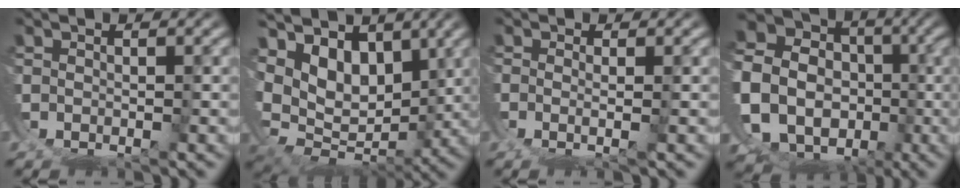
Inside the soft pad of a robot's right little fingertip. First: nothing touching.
{"total": 8.0, "force": [2.2, 6.3, 4.4], "torque": [-0.103, -0.028, 0.042]}
{"total": 2.3, "force": [0.6, -1.7, 1.3], "torque": [-0.017, 0.000, 0.012]}
{"total": 17.1, "force": [0.7, 15.2, 7.7], "torque": [-0.161, -0.032, -0.001]}